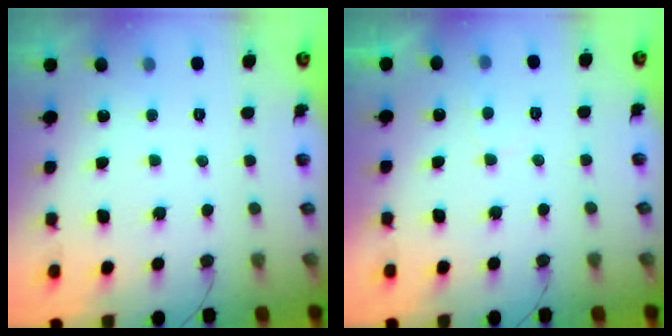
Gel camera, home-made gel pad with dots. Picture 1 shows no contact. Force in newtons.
{"total": 1.3, "press": 1.2, "slide": 0.5}